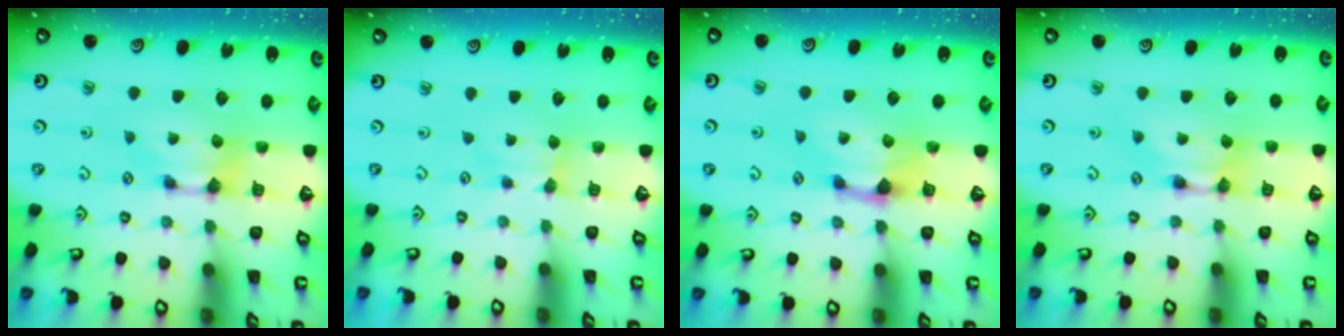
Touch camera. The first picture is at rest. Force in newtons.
{"total": 1.9, "press": 1.8, "slide": 0.6}
{"total": 1.2, "press": 0.0, "slide": 1.2}
{"total": 1.5, "press": 1.5, "slide": 0.2}